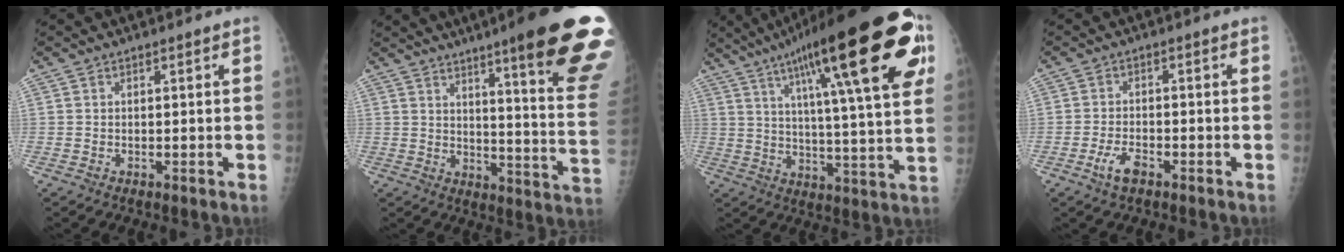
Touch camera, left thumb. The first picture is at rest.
{"total": 25.1, "force": [16.1, 2.4, 19.1], "torque": [-0.205, -0.086, 0.211]}
{"total": 30.5, "force": [13.8, 6.8, 26.4], "torque": [-0.362, -0.006, 0.207]}
{"total": 4.1, "force": [-2.5, 1.7, 2.8], "torque": [-0.059, 0.016, -0.044]}